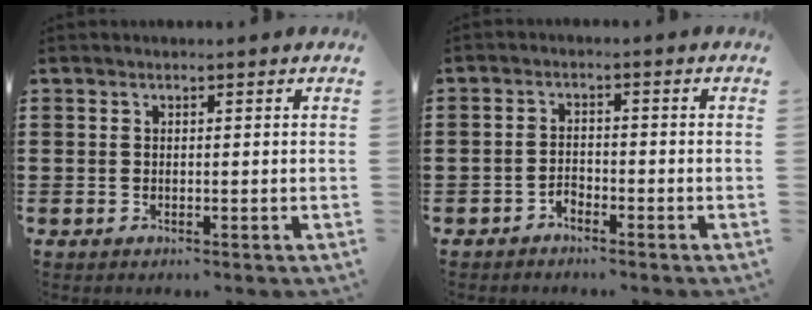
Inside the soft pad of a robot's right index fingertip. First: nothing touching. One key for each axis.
{"total": 1.8, "fx": -1.7, "fy": 0.7, "fz": 0.1, "tx": -0.010, "ty": 0.002, "tz": -0.036}